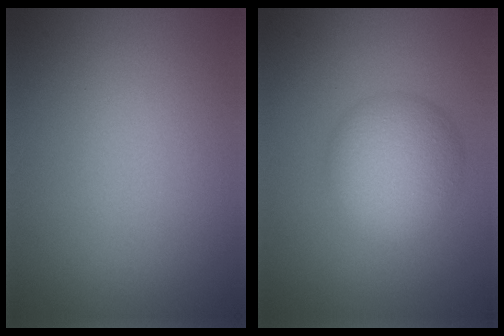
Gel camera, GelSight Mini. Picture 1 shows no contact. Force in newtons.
{"total": 5.4, "press": 5.4, "slide": 0.1}